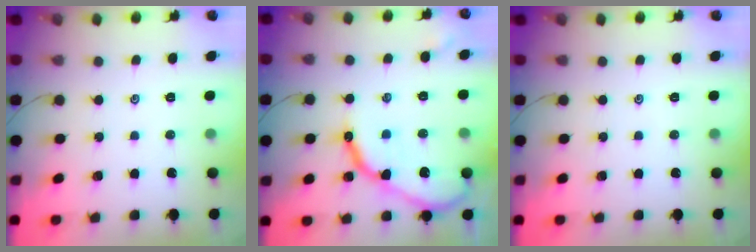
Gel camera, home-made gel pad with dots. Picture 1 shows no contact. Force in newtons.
{"total": 13.4, "press": 13.4, "slide": 0.5}
{"total": 0.0}